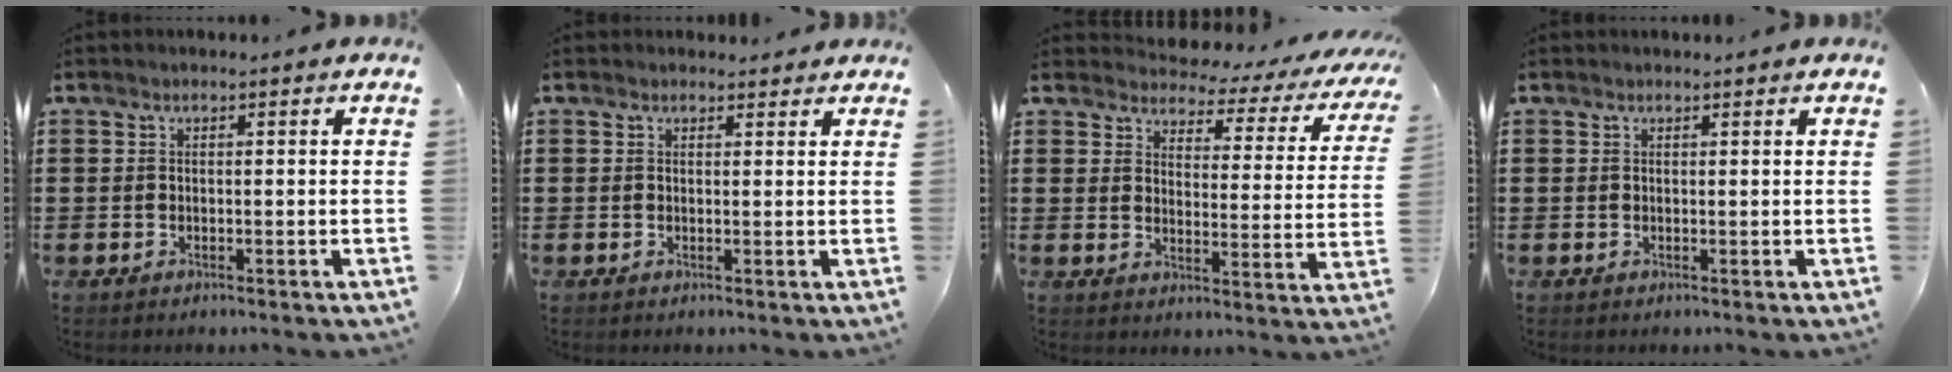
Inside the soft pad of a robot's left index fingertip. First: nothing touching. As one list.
[{"total": 1.4, "force": [1.2, 0.8, 0.0], "torque": [0.004, 0.001, 0.022]}, {"total": 2.8, "force": [2.5, 1.0, 0.7], "torque": [-0.034, -0.022, 0.034]}, {"total": 0.6, "force": [0.5, 0.4, 0.0], "torque": [-0.002, 0.002, 0.010]}]